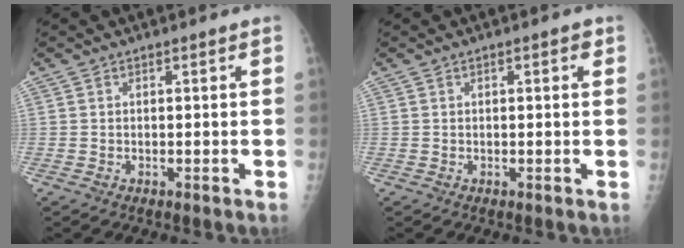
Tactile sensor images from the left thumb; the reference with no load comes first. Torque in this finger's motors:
{"motor_torque": [-0.17, -0.19, -0.16, -0.21, -0.01]}